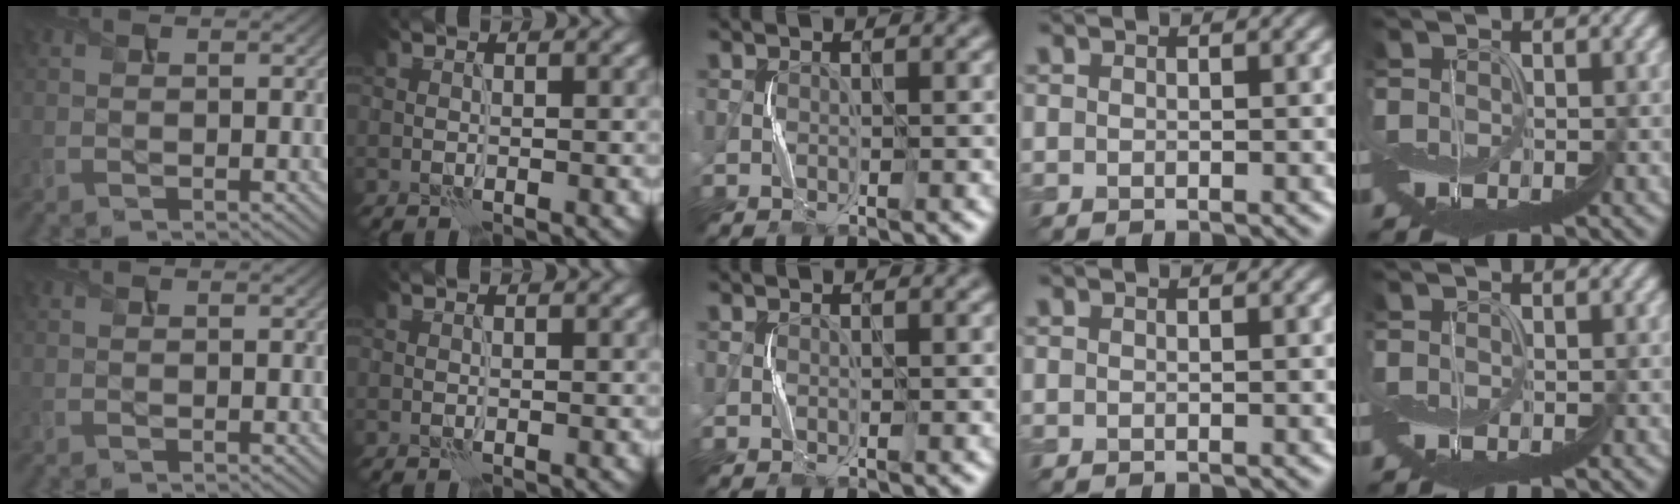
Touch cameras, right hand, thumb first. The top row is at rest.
{}